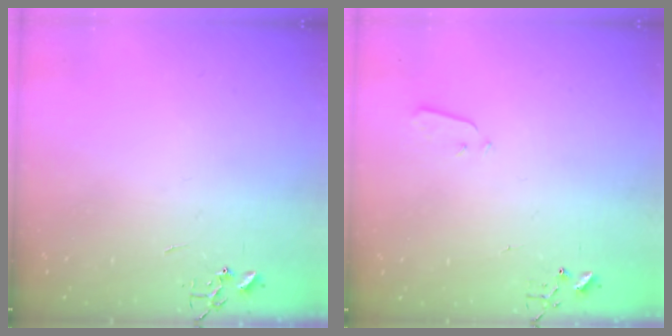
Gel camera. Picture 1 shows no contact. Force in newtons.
{"total": 3.3, "press": 3.2, "slide": 0.7}